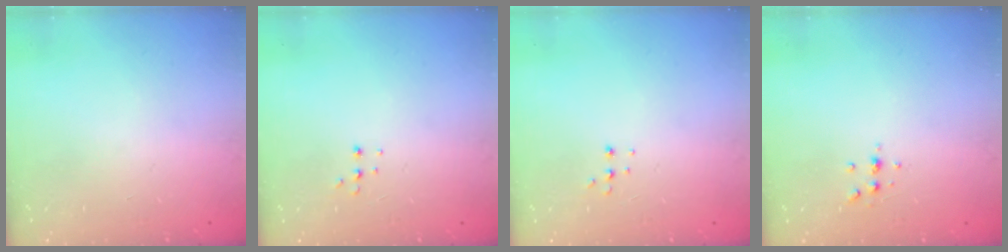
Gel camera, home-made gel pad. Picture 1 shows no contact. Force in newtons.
{"total": 5.0, "press": 4.9, "slide": 0.9}
{"total": 5.0, "press": 4.9, "slide": 0.9}
{"total": 6.1, "press": 6.1, "slide": 0.7}